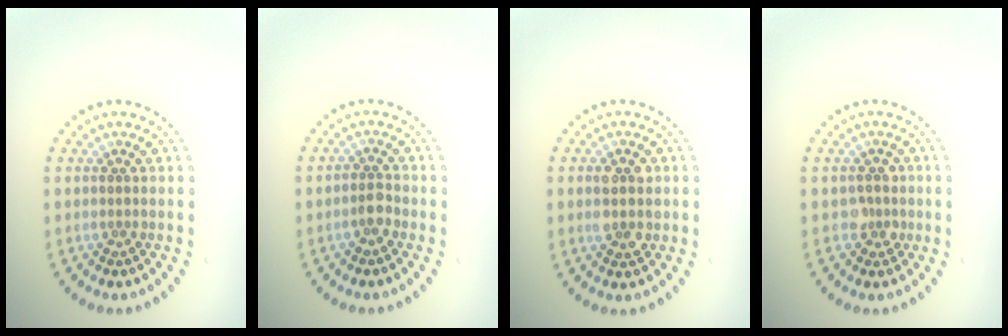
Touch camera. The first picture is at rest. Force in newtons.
{"total": 1.5, "press": 1.3, "slide": 0.8}
{"total": 2.9, "press": 2.8, "slide": 0.3}
{"total": 1.5, "press": 1.3, "slide": 0.8}